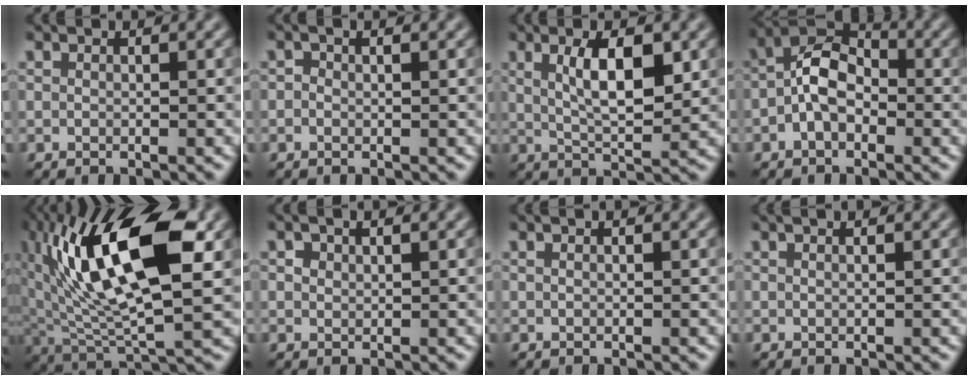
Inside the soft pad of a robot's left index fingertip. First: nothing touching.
{"total": 0.6, "force": [0.0, 0.2, 0.5], "torque": [-0.011, 0.000, -0.003]}
{"total": 5.3, "force": [1.6, 1.6, 4.8], "torque": [-0.083, -0.003, 0.030]}
{"total": 4.7, "force": [-1.0, 2.8, 3.6], "torque": [-0.063, 0.014, -0.029]}
{"total": 14.6, "force": [4.6, 5.4, 12.7], "torque": [-0.236, 0.014, 0.078]}
{"total": 1.0, "force": [0.6, 0.5, 0.6], "torque": [-0.012, 0.003, 0.012]}
{"total": 0.8, "force": [0.4, 0.2, 0.6], "torque": [-0.006, 0.000, 0.001]}
{"total": 1.4, "force": [0.9, 0.5, 0.9], "torque": [-0.002, -0.005, 0.000]}